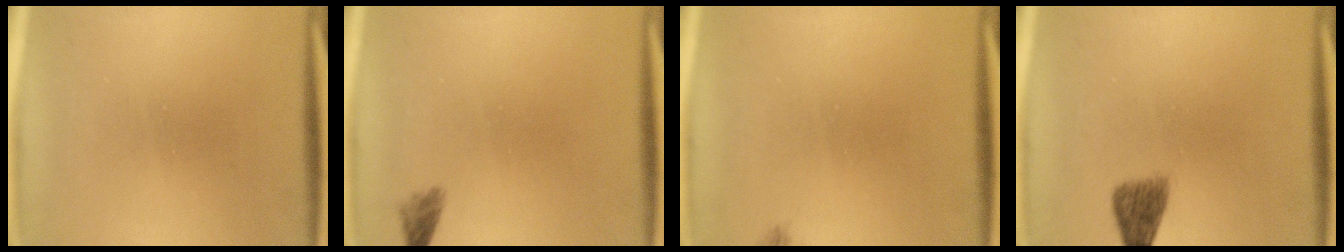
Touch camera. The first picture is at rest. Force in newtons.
{"total": 1.6}
{"total": 0.7}
{"total": 2.7}